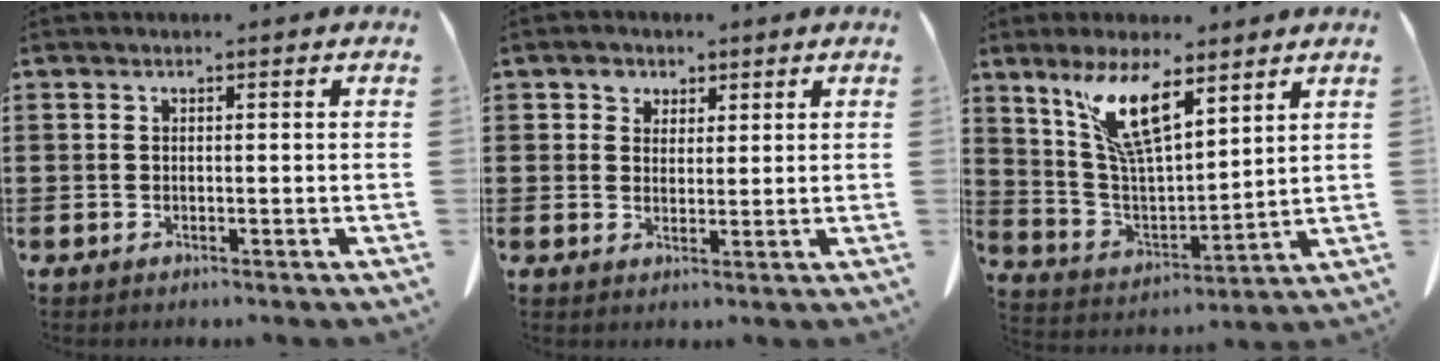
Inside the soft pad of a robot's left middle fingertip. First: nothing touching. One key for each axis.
{"total": 2.5, "fx": 1.5, "fy": 1.9, "fz": 0.4, "tx": -0.011, "ty": 0.004, "tz": 0.026}
{"total": 11.2, "fx": 7.6, "fy": 3.3, "fz": 7.5, "tx": -0.167, "ty": -0.021, "tz": 0.141}